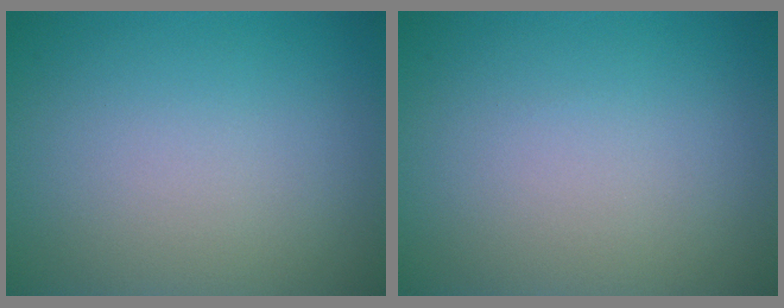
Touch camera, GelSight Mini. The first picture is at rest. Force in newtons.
{"total": 0.0}